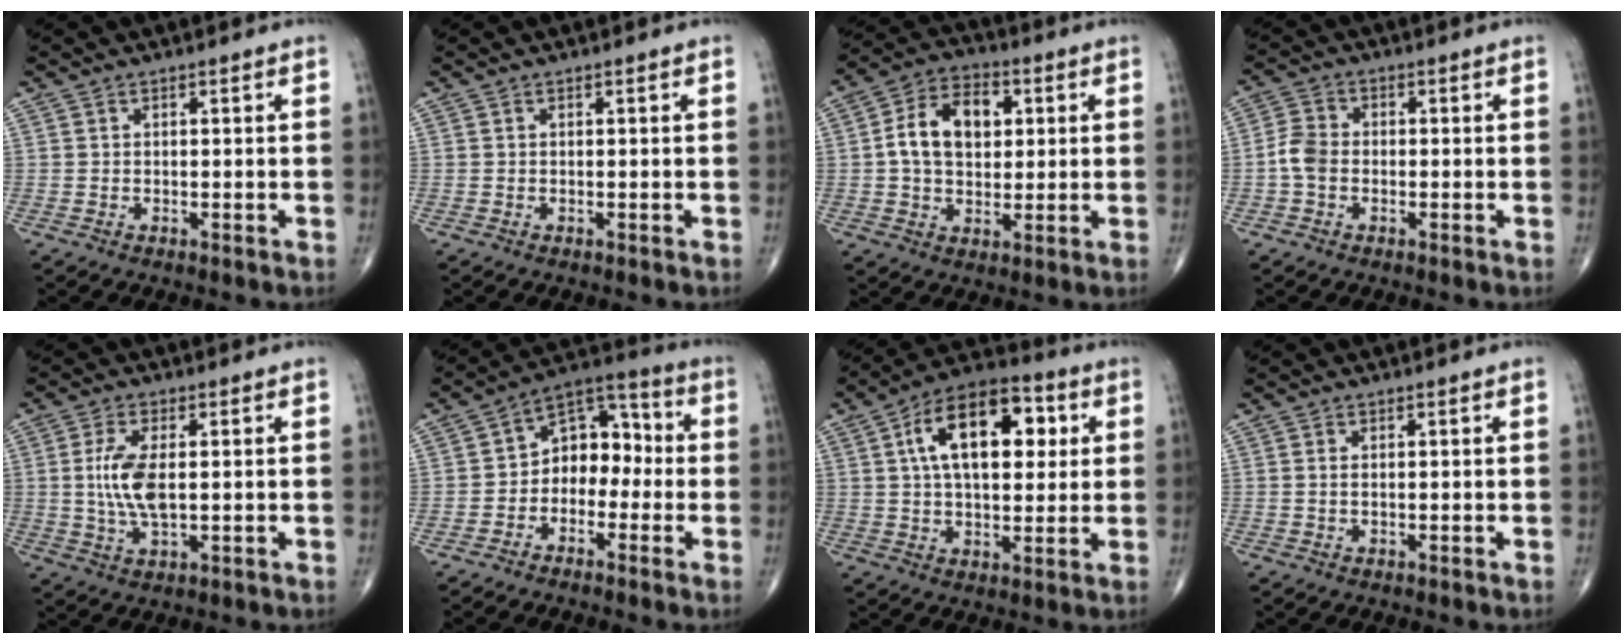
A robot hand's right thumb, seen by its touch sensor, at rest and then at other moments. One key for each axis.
{"total": 0.0}
{"total": 12.3, "fx": 2.0, "fy": 8.2, "fz": 8.9, "tx": -0.132, "ty": 0.012, "tz": 0.027}
{"total": 4.3, "fx": -1.0, "fy": 3.2, "fz": 2.8, "tx": -0.057, "ty": 0.013, "tz": -0.028}
{"total": 8.0, "fx": 0.6, "fy": 3.4, "fz": 7.2, "tx": -0.158, "ty": -0.008, "tz": 0.014}
{"total": 9.9, "fx": -1.5, "fy": 7.0, "fz": 6.8, "tx": -0.065, "ty": 0.046, "tz": -0.043}
{"total": 18.0, "fx": 4.6, "fy": 9.7, "fz": 14.4, "tx": -0.203, "ty": 0.014, "tz": 0.068}
{"total": 0.7, "fx": 0.2, "fy": 0.3, "fz": 0.6, "tx": -0.017, "ty": 0.002, "tz": 0.005}